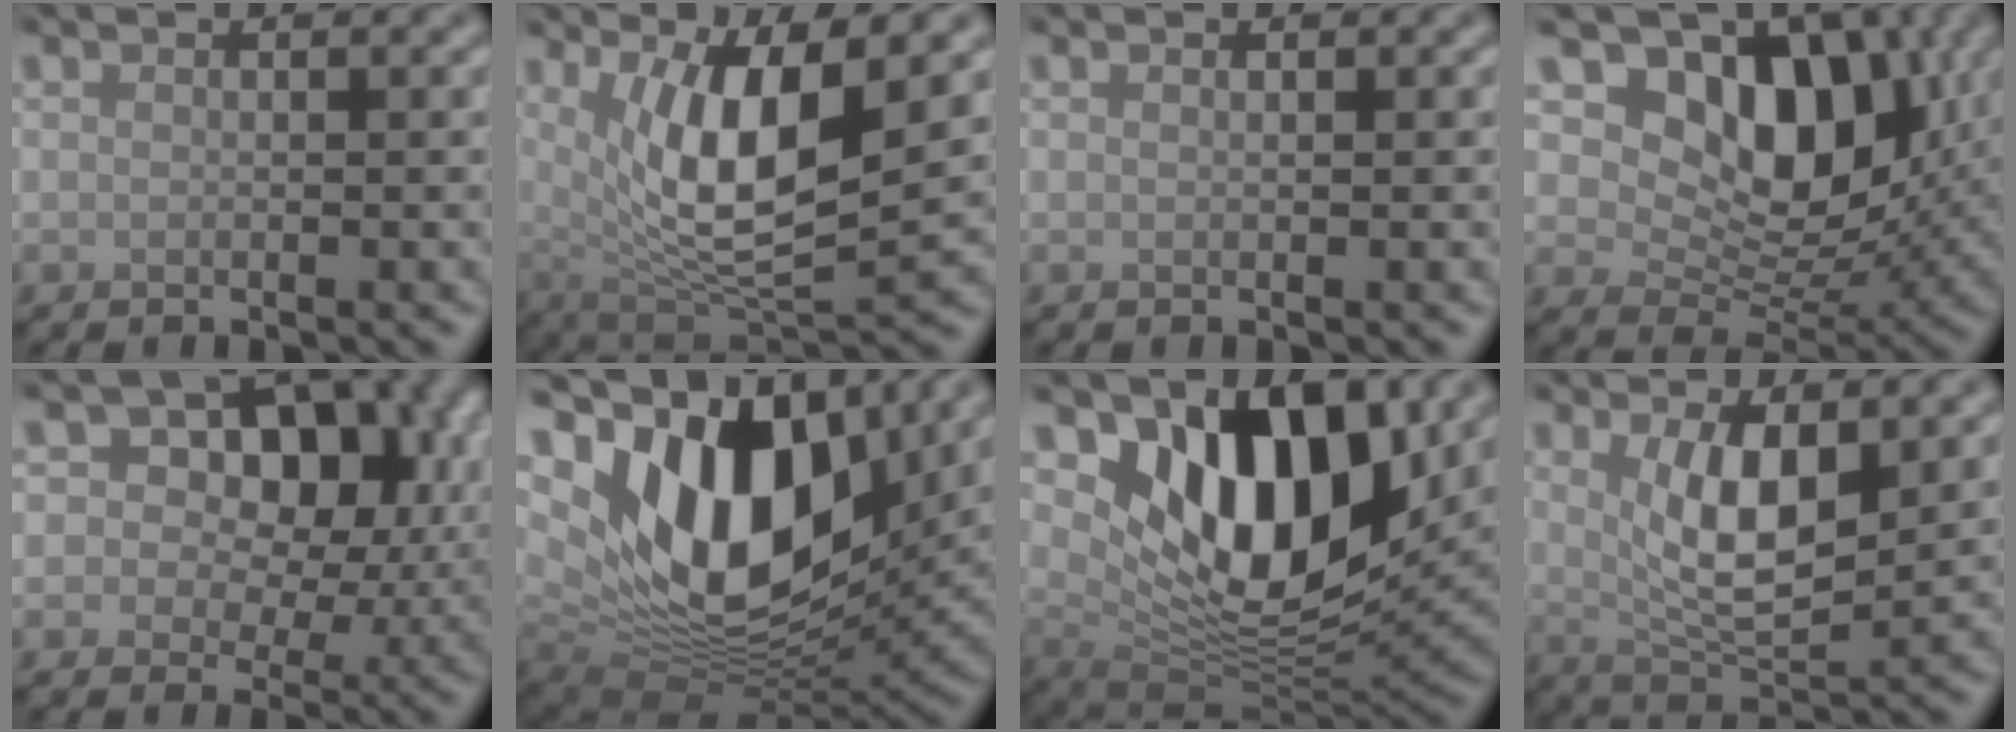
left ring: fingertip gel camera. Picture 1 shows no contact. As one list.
[{"total": 9.0, "force": [2.3, 3.0, 8.1], "torque": [-0.149, -0.014, 0.048]}, {"total": 0.0}, {"total": 10.4, "force": [3.4, 7.2, 6.7], "torque": [-0.099, -0.013, 0.054]}, {"total": 13.9, "force": [5.0, 9.1, 9.3], "torque": [-0.106, 0.042, 0.053]}, {"total": 14.9, "force": [4.8, 8.5, 11.3], "torque": [-0.188, 0.000, 0.086]}, {"total": 10.1, "force": [4.1, 5.4, 7.4], "torque": [-0.117, -0.026, 0.071]}, {"total": 6.0, "force": [1.5, 2.2, 5.3], "torque": [-0.101, -0.010, 0.033]}]